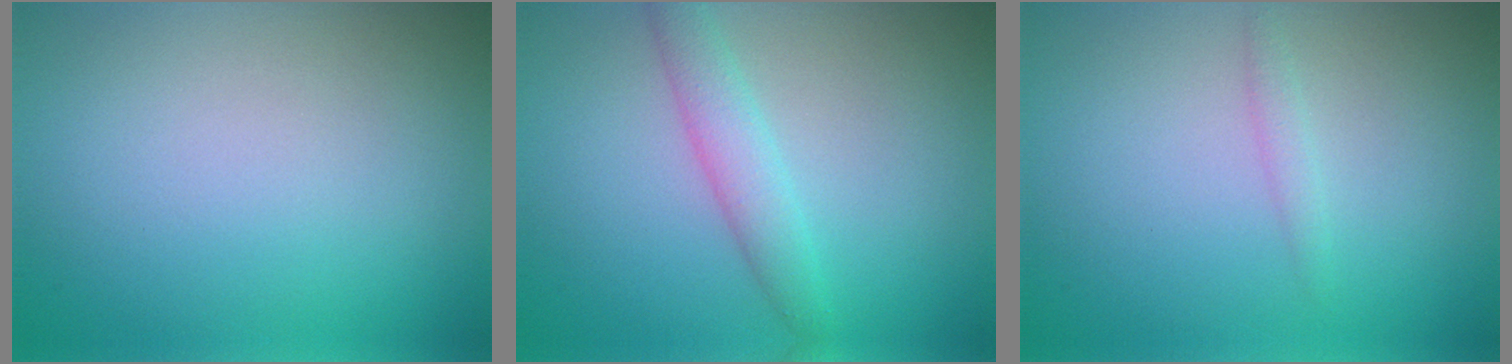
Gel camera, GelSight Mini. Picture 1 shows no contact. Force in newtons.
{"total": 2.7, "press": 2.7, "slide": 0.0}
{"total": 0.8, "press": 0.8, "slide": 0.1}